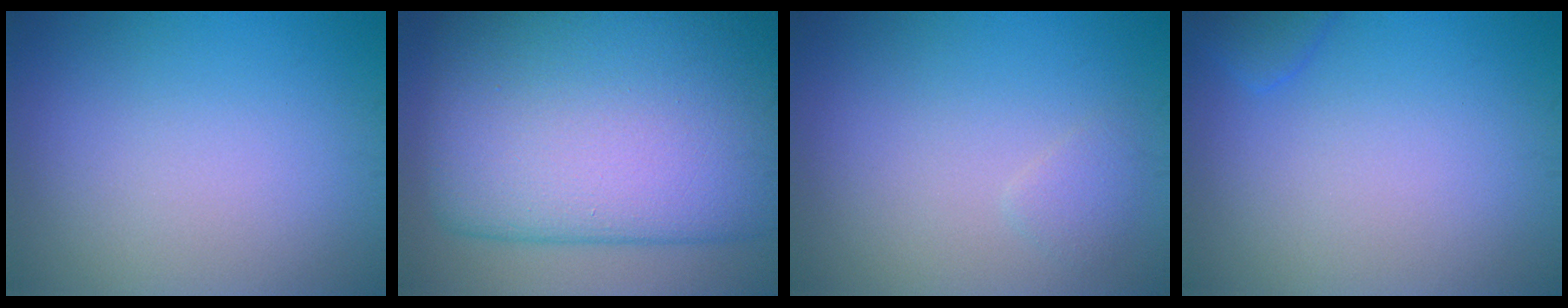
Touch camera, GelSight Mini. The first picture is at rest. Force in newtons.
{"total": 20.7, "press": 20.7, "slide": 0.9}
{"total": 1.1, "press": 1.1, "slide": 0.1}
{"total": 1.6, "press": 1.6, "slide": 0.1}